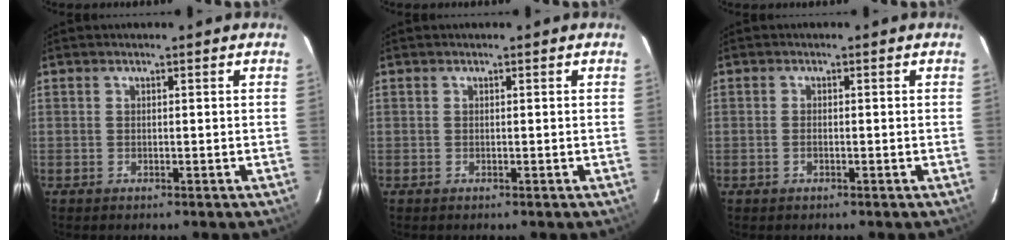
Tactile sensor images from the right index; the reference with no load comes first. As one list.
[{"total": 0.0}, {"total": 1.0, "force": [-0.5, 0.5, 0.8], "torque": [-0.017, 0.001, -0.009]}]